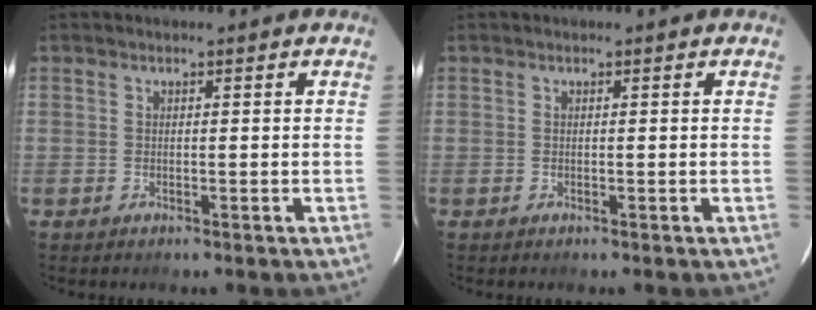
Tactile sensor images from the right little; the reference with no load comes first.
{"total": 0.0}